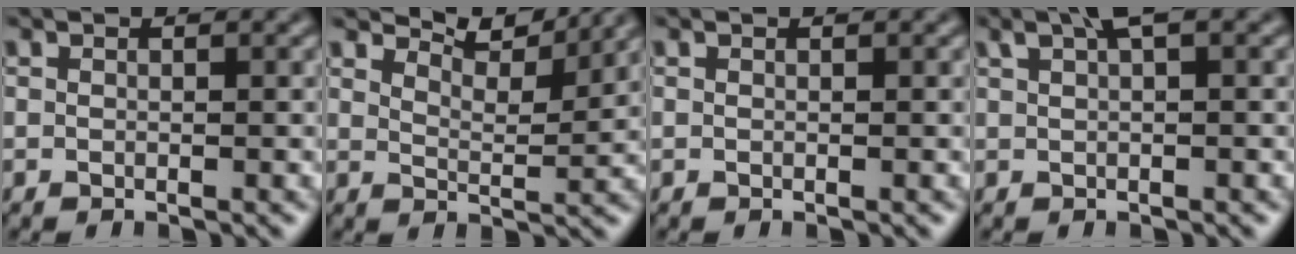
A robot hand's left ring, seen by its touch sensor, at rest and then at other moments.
{"total": 5.5, "force": [5.2, 0.5, 1.6], "torque": [-0.040, 0.005, 0.072]}
{"total": 0.0}
{"total": 2.3, "force": [1.3, 0.4, 1.8], "torque": [-0.030, 0.006, 0.023]}